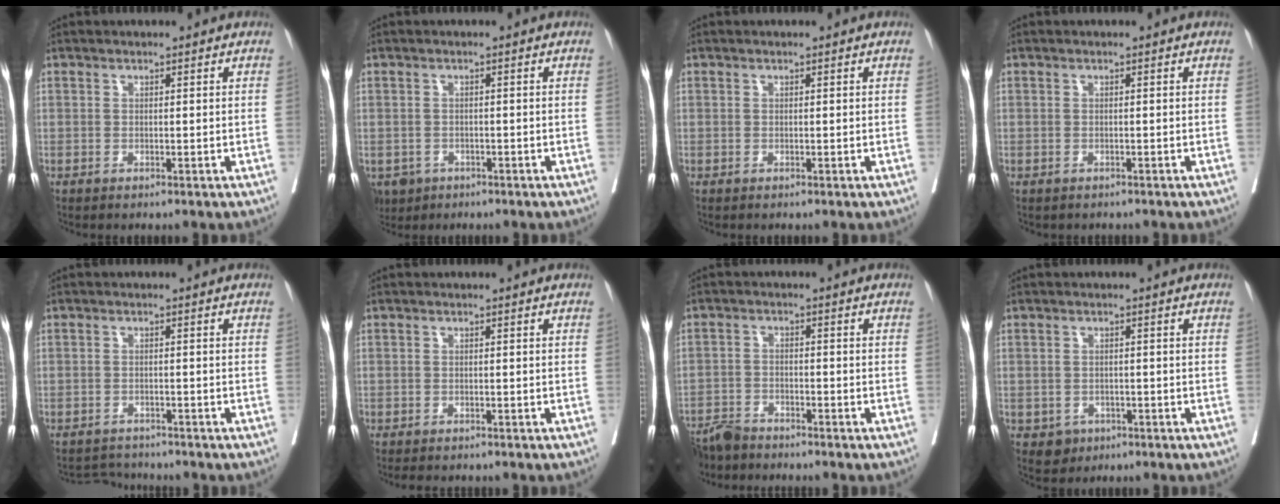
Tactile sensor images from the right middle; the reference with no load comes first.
{"total": 4.2, "force": [-2.6, 3.2, 1.0], "torque": [-0.016, 0.001, -0.038]}
{"total": 0.0}
{"total": 1.4, "force": [-1.2, 0.6, 0.3], "torque": [-0.012, -0.001, -0.015]}
{"total": 3.4, "force": [-3.4, 0.3, -0.5], "torque": [0.010, -0.008, -0.056]}
{"total": 3.4, "force": [-2.9, 1.3, 1.3], "torque": [-0.020, -0.007, -0.038]}
{"total": 5.8, "force": [-5.5, 1.6, 1.1], "torque": [-0.018, -0.017, -0.104]}
{"total": 2.7, "force": [-1.3, 2.3, 0.6], "torque": [-0.003, 0.006, -0.012]}